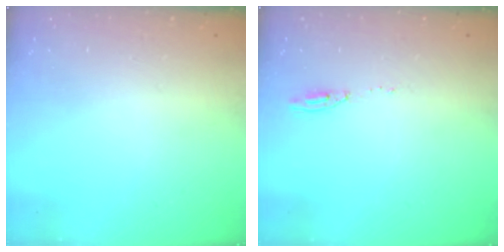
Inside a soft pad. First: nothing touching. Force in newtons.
{"total": 4.8, "press": 4.8, "slide": 0.6}